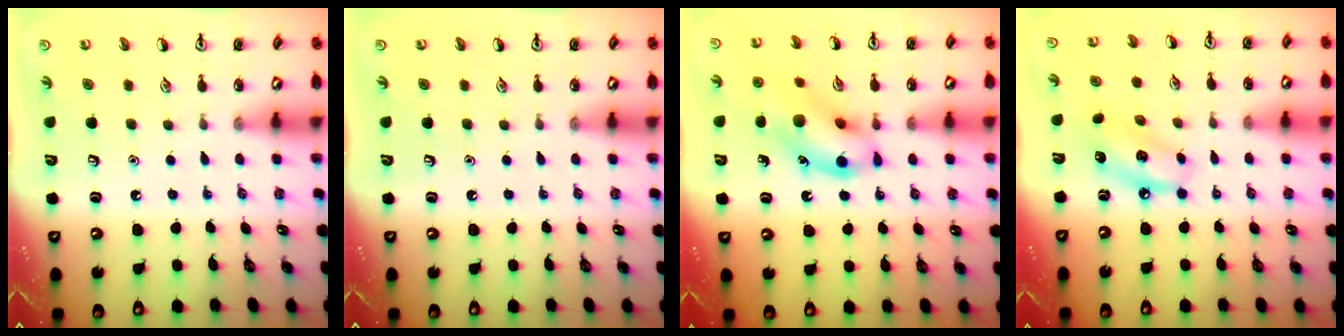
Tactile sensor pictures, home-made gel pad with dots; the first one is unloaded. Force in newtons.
{"total": 0.0}
{"total": 12.6, "press": 12.5, "slide": 1.2}
{"total": 8.3, "press": 8.1, "slide": 2.0}